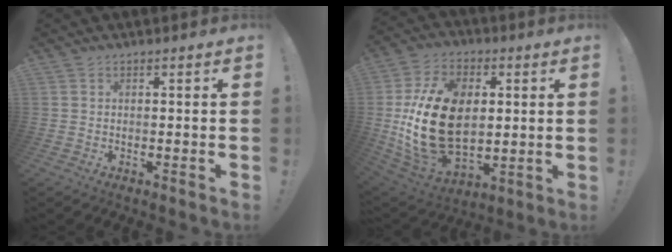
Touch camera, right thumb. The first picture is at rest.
{"total": 25.4, "force": [1.1, 17.1, 18.7], "torque": [-0.372, 0.000, 0.033]}